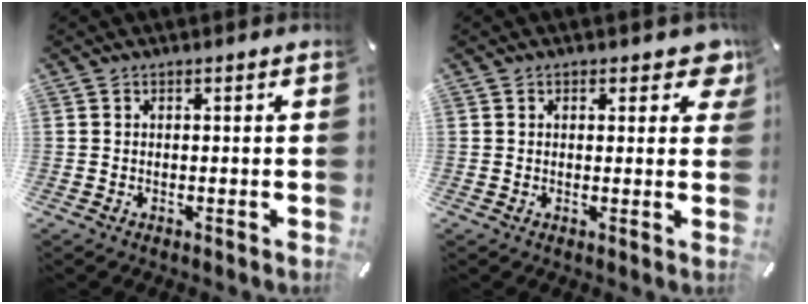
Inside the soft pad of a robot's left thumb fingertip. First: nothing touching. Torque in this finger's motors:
{"motor_torque": [0.32, -0.22, -0.05, 0.03, 0.00]}